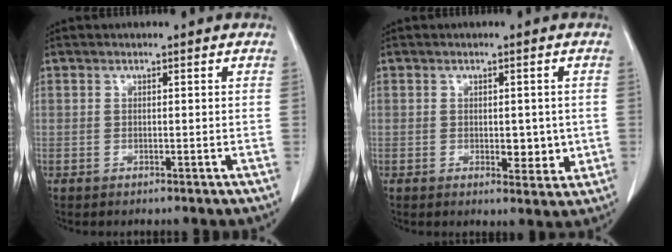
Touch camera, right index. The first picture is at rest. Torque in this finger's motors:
{"motor_torque": [0.12, 0.14, 0.10, 0.02]}